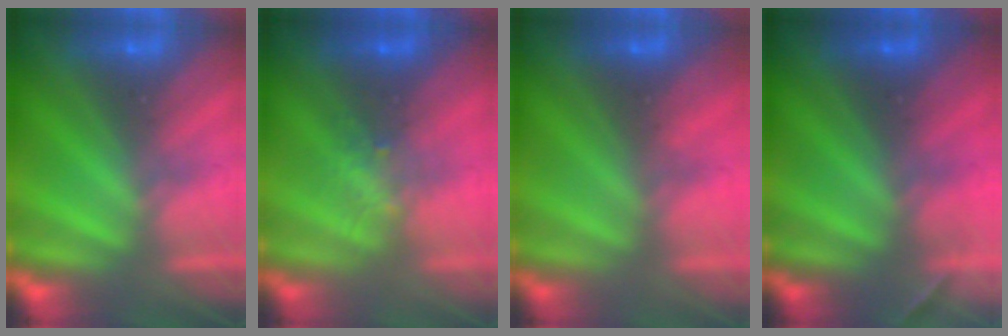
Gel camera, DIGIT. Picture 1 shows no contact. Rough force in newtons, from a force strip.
{"total": 2.4}
{"total": 4.9}
{"total": 1.7}